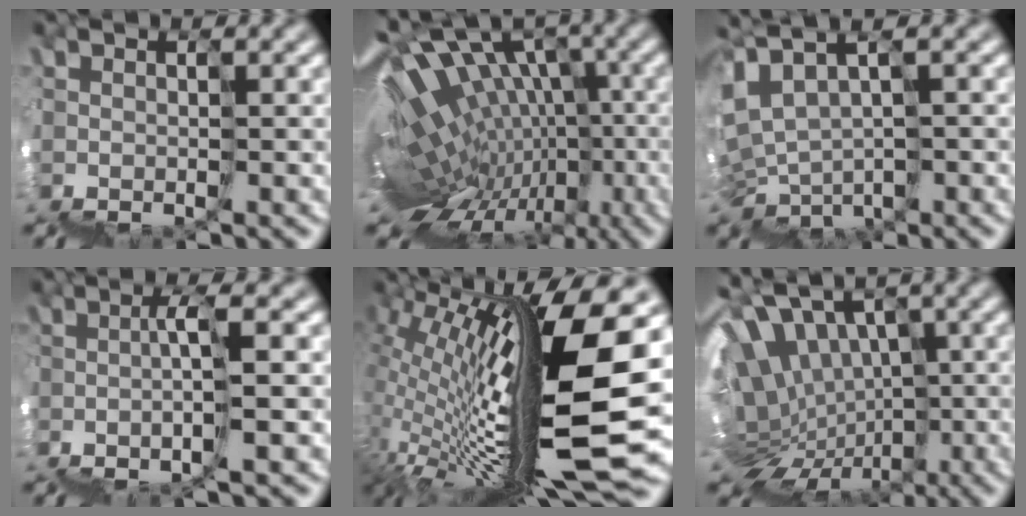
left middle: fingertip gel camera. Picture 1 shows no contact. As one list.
[{"total": 7.2, "force": [-0.2, 4.2, 5.9], "torque": [-0.034, 0.079, 0.030]}, {"total": 2.8, "force": [2.3, 1.3, 0.8], "torque": [-0.026, 0.026, 0.057]}, {"total": 2.1, "force": [1.0, -1.6, 0.9], "torque": [0.008, 0.027, 0.011]}, {"total": 11.4, "force": [2.7, 1.4, 10.9], "torque": [-0.215, 0.033, 0.050]}, {"total": 9.4, "force": [2.2, 6.9, 6.0], "torque": [-0.068, 0.068, 0.038]}]